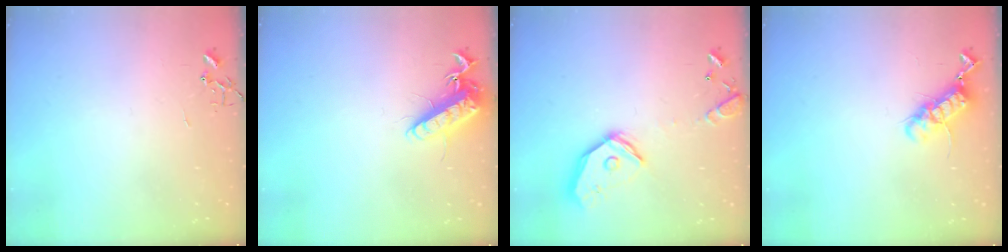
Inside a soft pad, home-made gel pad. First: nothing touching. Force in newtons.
{"total": 14.3, "press": 14.1, "slide": 2.1}
{"total": 16.4, "press": 16.2, "slide": 2.5}
{"total": 12.0, "press": 12.0, "slide": 1.3}